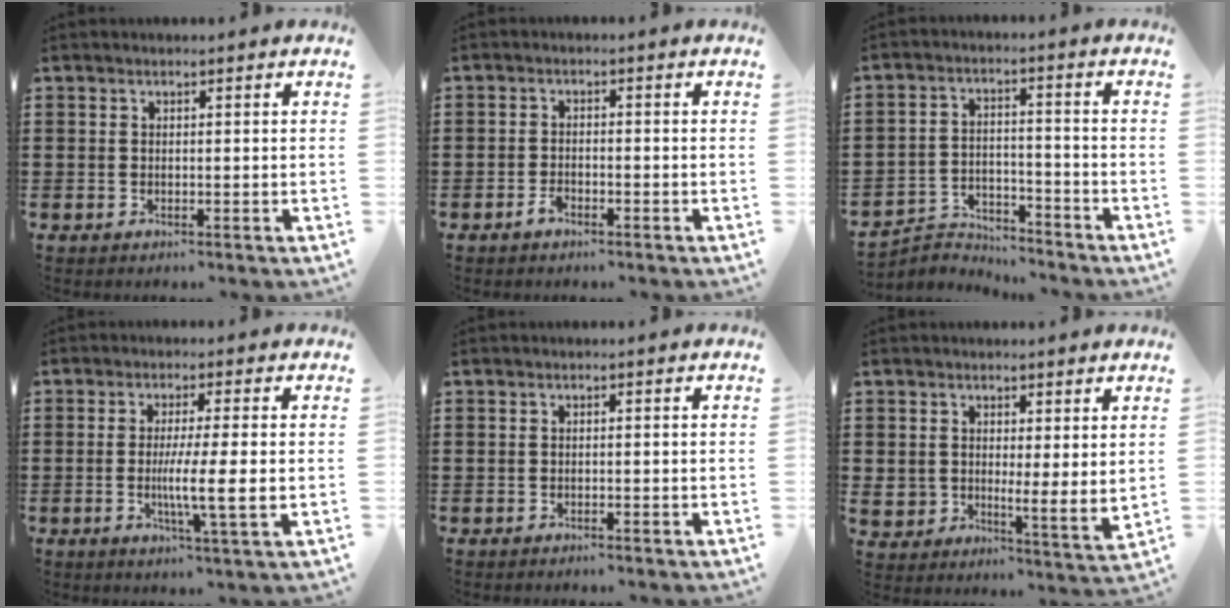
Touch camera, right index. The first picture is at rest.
{"total": 1.8, "force": [-1.3, 0.6, 1.1], "torque": [-0.022, -0.001, -0.026]}
{"total": 4.2, "force": [-4.1, 0.7, 0.2], "torque": [-0.010, 0.007, -0.087]}
{"total": 6.7, "force": [-0.9, 0.0, 6.7], "torque": [-0.116, -0.012, -0.018]}
{"total": 0.5, "force": [-0.4, 0.0, 0.3], "torque": [-0.006, -0.002, -0.009]}
{"total": 4.4, "force": [3.5, 2.4, 1.1], "torque": [-0.026, -0.016, 0.064]}